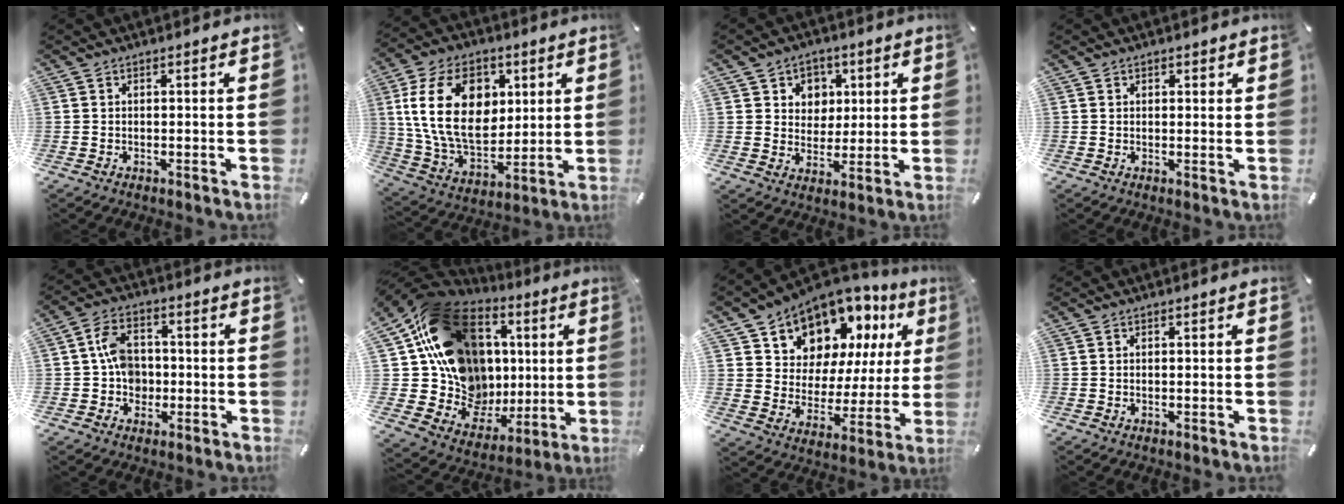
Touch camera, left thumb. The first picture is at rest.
{"total": 19.4, "force": [4.6, 13.5, 13.1], "torque": [-0.259, 0.002, 0.082]}
{"total": 6.8, "force": [2.1, 6.5, 0.7], "torque": [-0.010, -0.011, 0.034]}
{"total": 1.0, "force": [0.6, 0.7, 0.1], "torque": [0.005, -0.002, 0.010]}
{"total": 7.5, "force": [-0.3, 6.2, 4.1], "torque": [-0.072, 0.012, -0.004]}
{"total": 21.3, "force": [6.2, 16.9, 11.5], "torque": [-0.208, -0.050, 0.143]}
{"total": 11.8, "force": [9.5, 6.8, 1.7], "torque": [-0.045, -0.098, 0.169]}
{"total": 0.0}